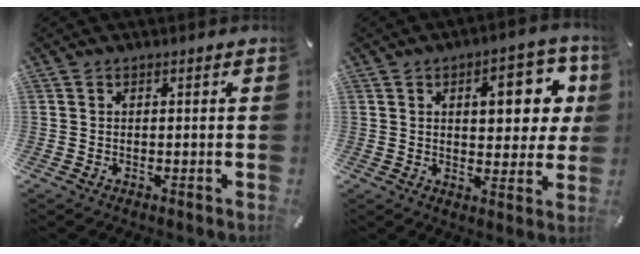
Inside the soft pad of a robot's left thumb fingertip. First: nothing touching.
{"total": 12.9, "force": [3.9, 6.9, 10.2], "torque": [-0.121, -0.006, 0.057]}